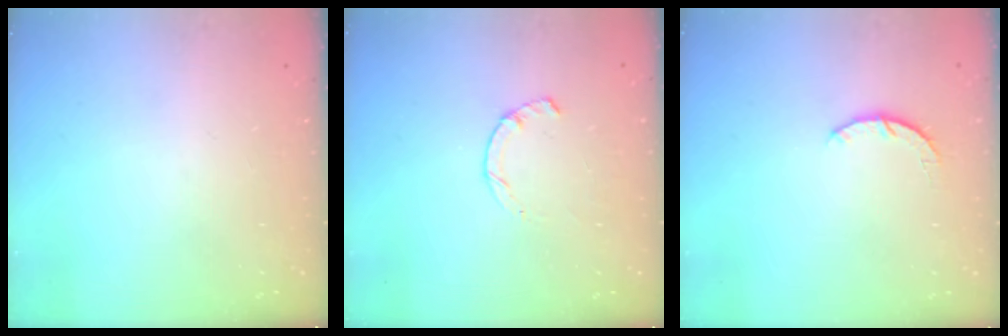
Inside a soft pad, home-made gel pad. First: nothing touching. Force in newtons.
{"total": 1.9, "press": 1.9, "slide": 0.3}
{"total": 3.1, "press": 3.1, "slide": 0.5}